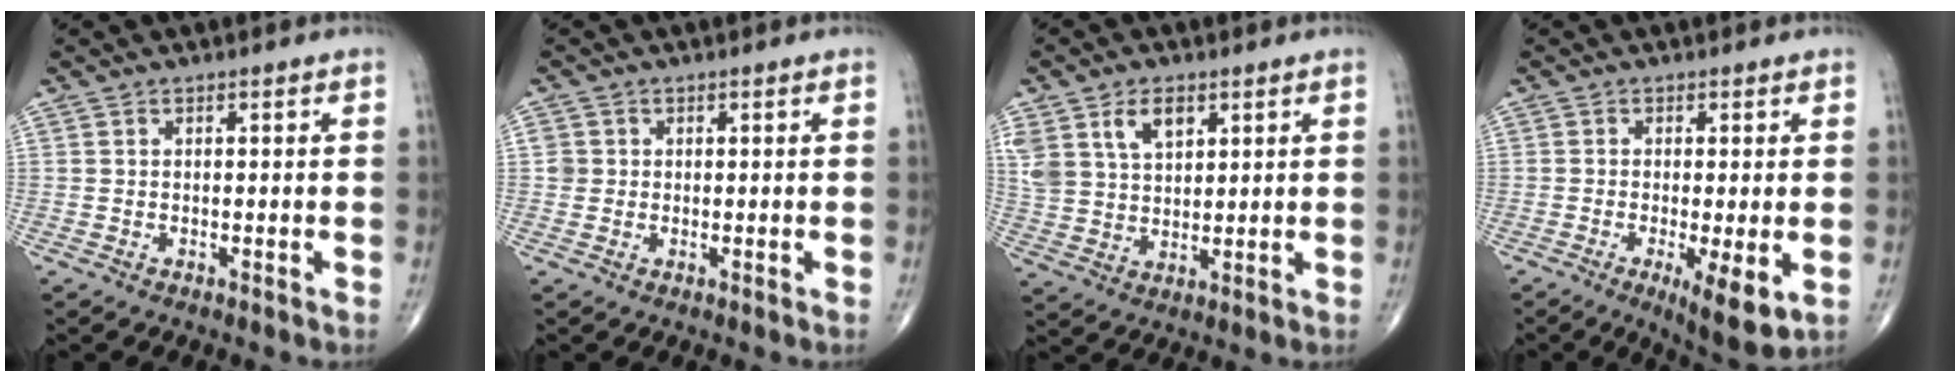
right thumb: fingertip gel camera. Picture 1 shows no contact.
{"total": 1.8, "force": [0.2, 1.7, 0.3], "torque": [0.005, 0.004, 0.003]}
{"total": 10.0, "force": [4.9, 6.3, 6.1], "torque": [-0.110, -0.012, 0.103]}
{"total": 7.9, "force": [-2.2, 2.0, 7.3], "torque": [-0.115, -0.022, -0.034]}